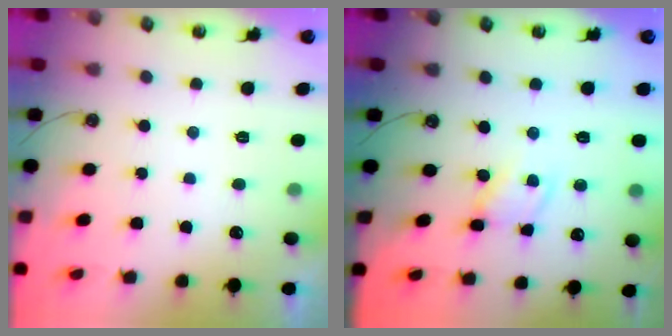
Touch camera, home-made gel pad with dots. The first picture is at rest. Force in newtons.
{"total": 2.1, "press": 2.1, "slide": 0.3}